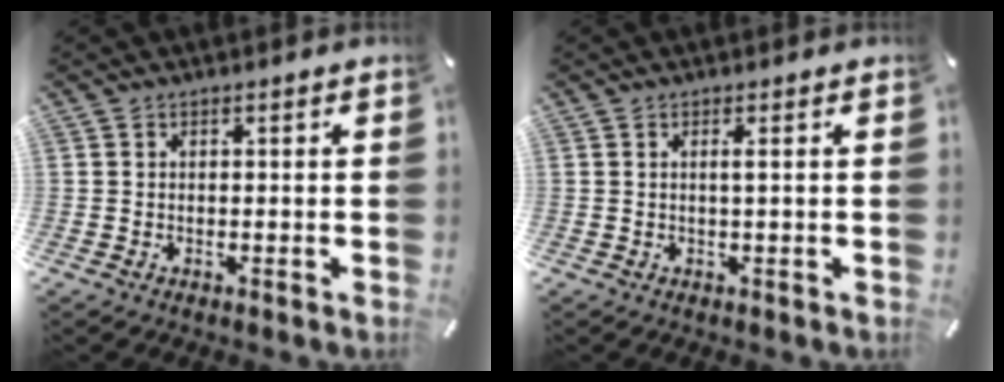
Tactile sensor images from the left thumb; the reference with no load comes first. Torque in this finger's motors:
{"motor_torque": [-0.16, 0.16, 0.07, -0.16, 0.06]}